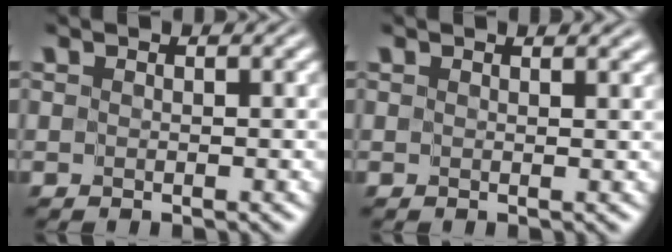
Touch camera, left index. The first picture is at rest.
{"total": 1.9, "force": [1.5, 0.6, 1.0], "torque": [0.001, 0.006, 0.007]}